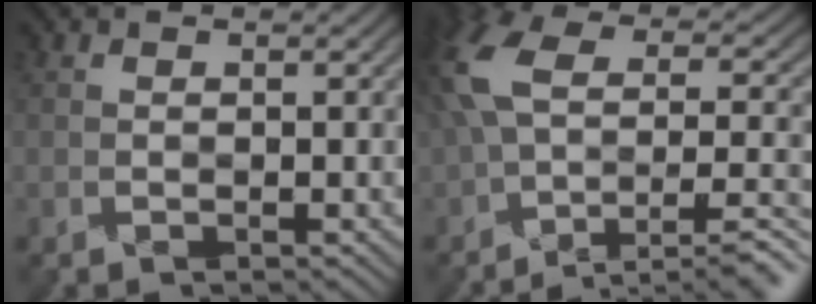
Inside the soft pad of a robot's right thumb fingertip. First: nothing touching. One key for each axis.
{"total": 12.6, "fx": -4.3, "fy": 5.4, "fz": 10.5, "tx": -0.235, "ty": 0.009, "tz": -0.065}